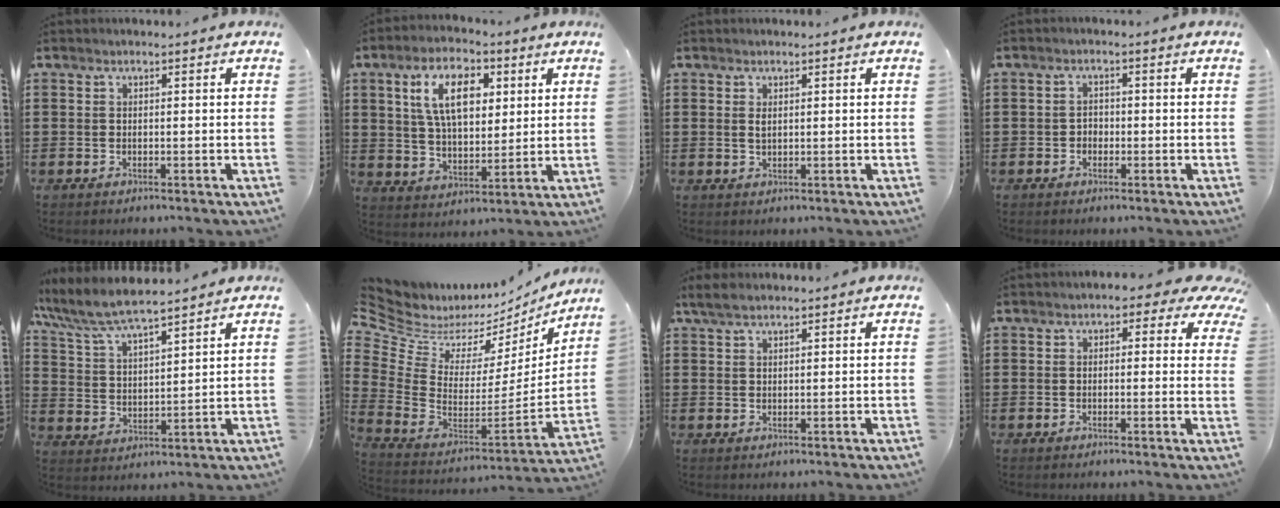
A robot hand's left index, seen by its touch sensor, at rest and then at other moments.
{"total": 10.1, "force": [4.3, 5.1, 7.5], "torque": [-0.155, 0.015, 0.076]}
{"total": 1.1, "force": [0.4, 0.6, 0.8], "torque": [-0.019, 0.004, 0.006]}
{"total": 1.3, "force": [-0.8, 1.1, 0.4], "torque": [-0.012, 0.003, -0.018]}
{"total": 6.9, "force": [6.3, 0.9, 2.6], "torque": [-0.078, -0.029, 0.110]}
{"total": 5.0, "force": [3.7, 3.4, 0.6], "torque": [-0.055, -0.042, 0.064]}
{"total": 2.5, "force": [1.9, 0.7, 1.5], "torque": [-0.033, 0.003, 0.036]}
{"total": 2.7, "force": [1.1, 1.7, 1.7], "torque": [-0.026, 0.000, 0.013]}